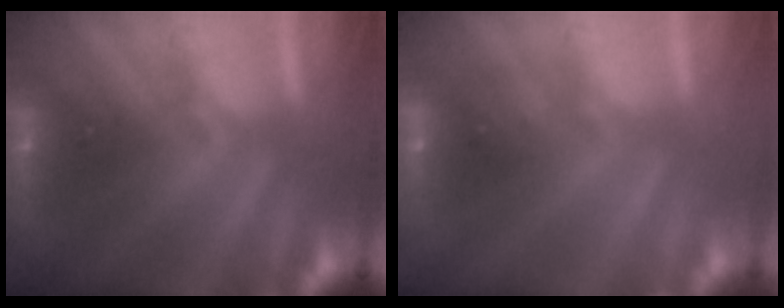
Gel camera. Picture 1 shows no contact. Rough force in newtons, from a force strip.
{"total": 1.5}